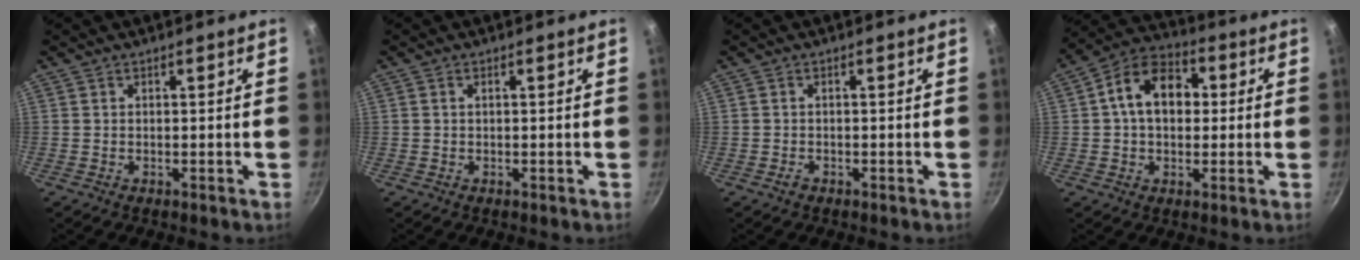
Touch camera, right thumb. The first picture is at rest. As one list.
[{"total": 0.6, "force": [0.1, 0.3, 0.5], "torque": [-0.010, 0.003, 0.002]}, {"total": 1.0, "force": [-0.7, 0.7, 0.4], "torque": [-0.010, 0.004, -0.013]}, {"total": 12.8, "force": [1.7, 9.0, 8.9], "torque": [-0.109, 0.027, 0.008]}]